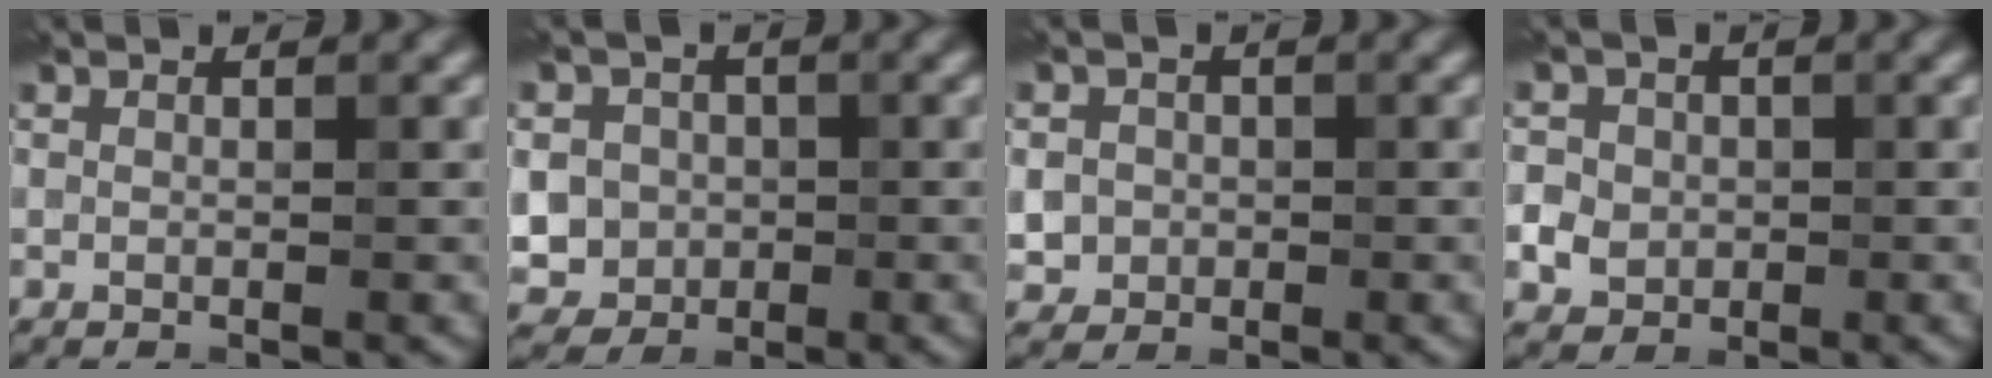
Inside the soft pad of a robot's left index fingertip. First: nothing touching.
{"total": 7.4, "force": [-0.4, 7.0, 2.4], "torque": [-0.048, 0.012, -0.028]}
{"total": 3.5, "force": [-0.3, 3.4, 0.8], "torque": [0.002, 0.011, -0.016]}
{"total": 4.0, "force": [-0.3, 3.7, 1.3], "torque": [-0.003, 0.017, -0.016]}